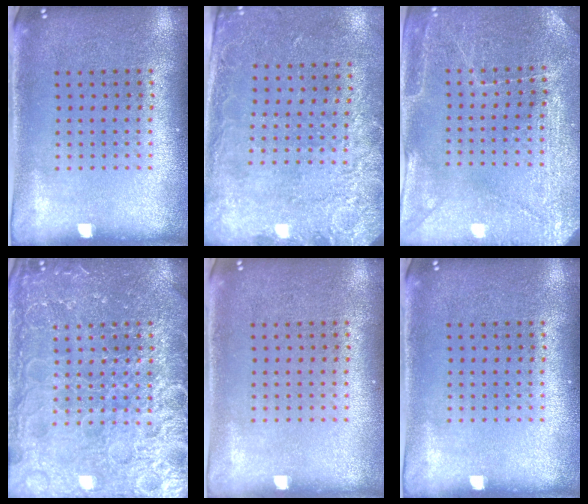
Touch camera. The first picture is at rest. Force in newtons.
{"total": 2.7, "press": 2.0, "slide": 1.8}
{"total": 2.9, "press": 2.9, "slide": 0.2}
{"total": 6.9, "press": 6.9, "slide": 0.8}
{"total": 0.0}
{"total": 0.0}